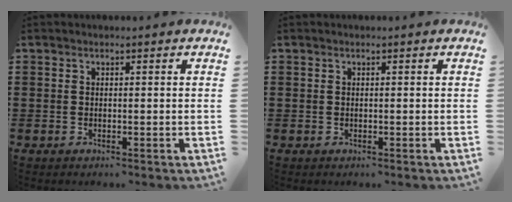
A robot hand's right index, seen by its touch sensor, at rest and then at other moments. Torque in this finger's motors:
{"motor_torque": [0.25, 0.26, 0.00, -0.01]}